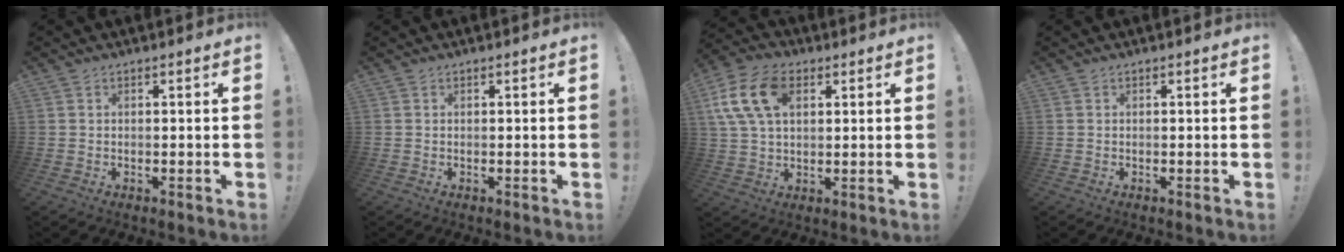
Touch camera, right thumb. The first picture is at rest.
{"total": 0.0}
{"total": 14.8, "force": [4.9, 9.5, 10.2], "torque": [-0.200, 0.002, 0.094]}
{"total": 0.0}